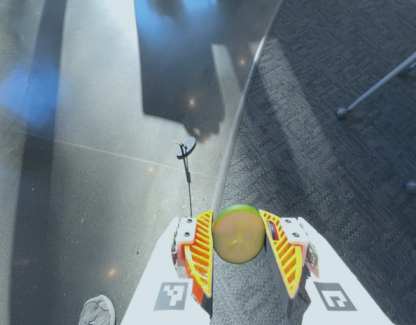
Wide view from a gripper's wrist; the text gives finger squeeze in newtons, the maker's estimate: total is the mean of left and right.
{"total": 10.8, "left": 11.1, "right": 10.5}